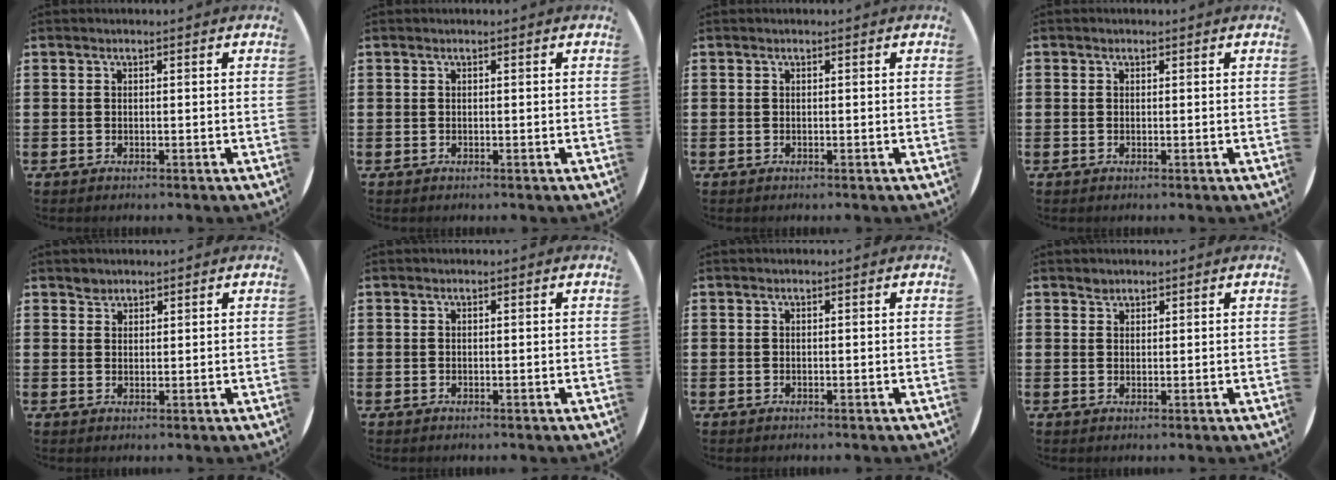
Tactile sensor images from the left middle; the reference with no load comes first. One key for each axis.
{"total": 0.0}
{"total": 0.0}
{"total": 0.0}
{"total": 1.5, "fx": 1.3, "fy": 0.7, "fz": -0.1, "tx": 0.009, "ty": -0.004, "tz": 0.026}
{"total": 0.0}
{"total": 0.0}
{"total": 1.1, "fx": 1.0, "fy": 0.5, "fz": 0.0, "tx": 0.007, "ty": -0.002, "tz": 0.018}